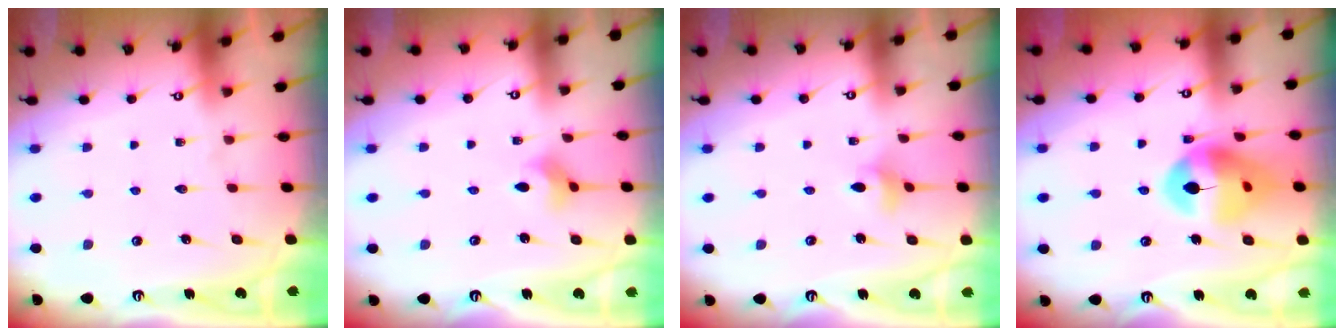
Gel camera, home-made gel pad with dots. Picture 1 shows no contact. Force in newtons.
{"total": 2.9, "press": 2.9, "slide": 0.4}
{"total": 2.4, "press": 2.4, "slide": 0.4}
{"total": 15.2, "press": 15.1, "slide": 1.8}